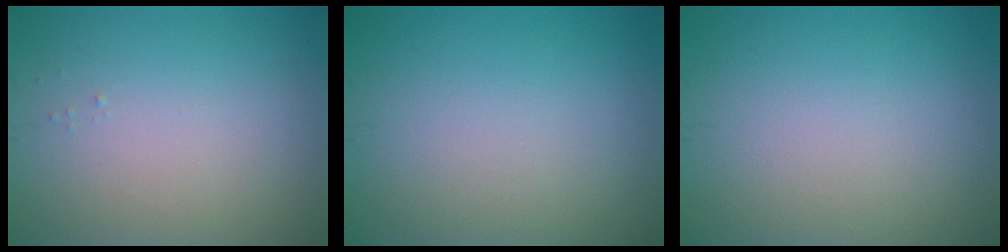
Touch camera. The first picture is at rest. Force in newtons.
{"total": 0.0}
{"total": 0.0}